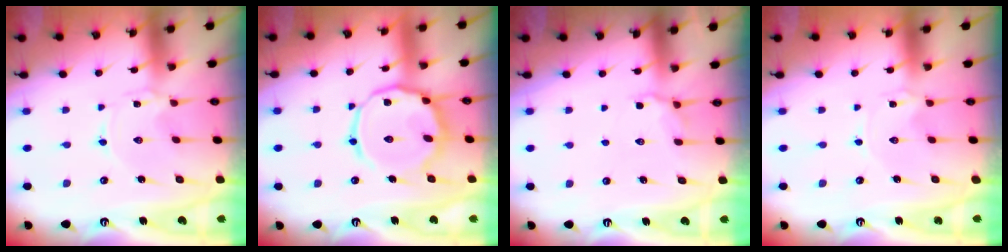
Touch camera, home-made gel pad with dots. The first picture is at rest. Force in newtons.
{"total": 15.6, "press": 15.5, "slide": 1.2}
{"total": 3.8, "press": 3.4, "slide": 1.8}
{"total": 0.0}